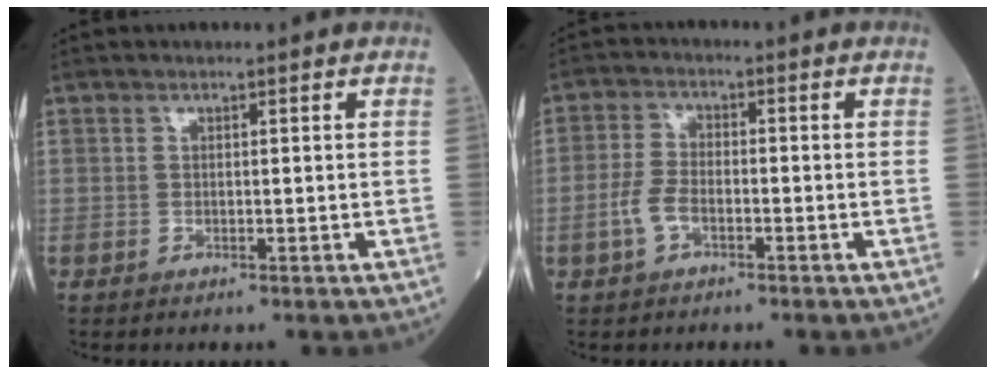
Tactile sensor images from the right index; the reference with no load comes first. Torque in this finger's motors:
{"motor_torque": [0.04, -0.11, 0.37, 0.09]}